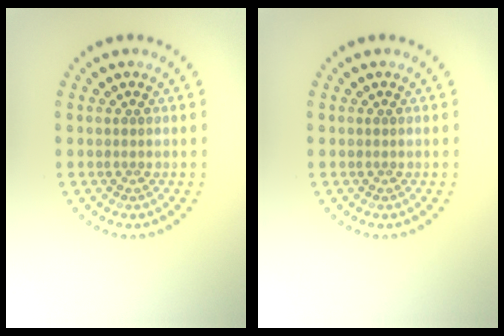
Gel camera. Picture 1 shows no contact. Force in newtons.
{"total": 0.0}